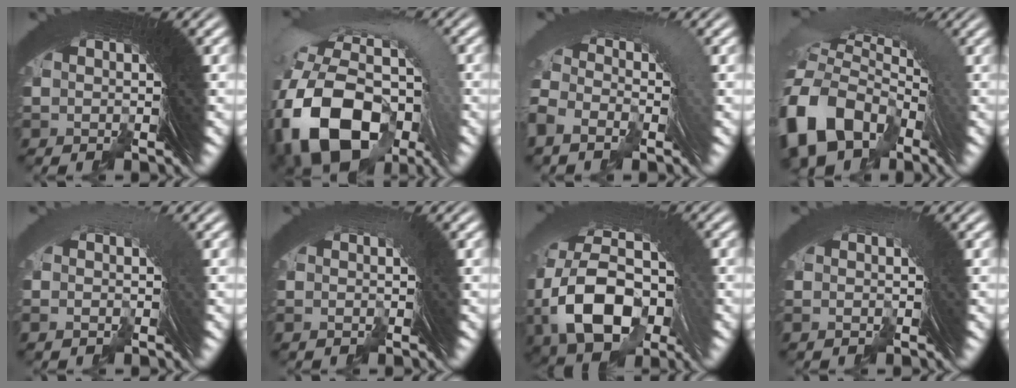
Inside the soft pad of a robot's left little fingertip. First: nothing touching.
{"total": 13.5, "force": [-1.7, 9.2, 9.8], "torque": [-0.205, -0.040, -0.009]}
{"total": 1.9, "force": [-0.2, 1.2, 1.4], "torque": [-0.016, 0.008, -0.006]}
{"total": 8.7, "force": [-0.4, 6.3, 6.0], "torque": [-0.132, -0.024, 0.004]}
{"total": 0.8, "force": [0.0, 0.3, 0.8], "torque": [0.023, 0.021, -0.009]}
{"total": 1.0, "force": [-0.7, -0.4, -0.6], "torque": [0.023, 0.007, -0.015]}
{"total": 10.8, "force": [0.6, 7.2, 8.0], "torque": [-0.168, -0.019, 0.025]}
{"total": 0.8, "force": [-0.7, -0.2, -0.3], "torque": [0.019, 0.008, -0.015]}